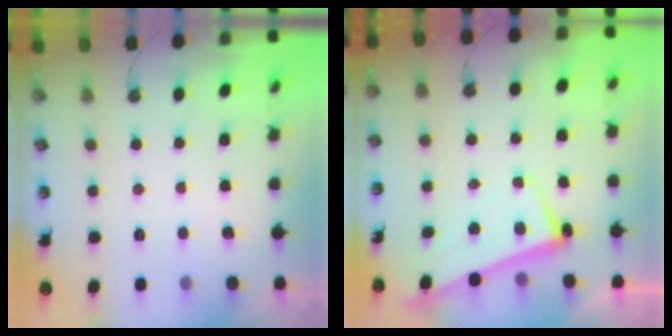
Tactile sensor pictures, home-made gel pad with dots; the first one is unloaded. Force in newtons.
{"total": 2.8, "press": 2.6, "slide": 1.0}